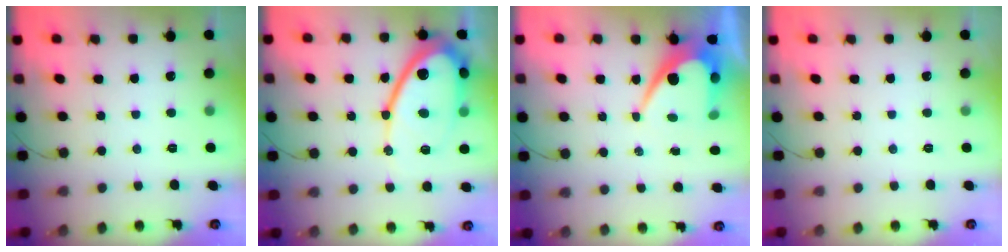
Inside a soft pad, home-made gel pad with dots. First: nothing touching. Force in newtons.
{"total": 18.3, "press": 18.2, "slide": 1.8}
{"total": 10.3, "press": 10.2, "slide": 0.6}
{"total": 0.0}